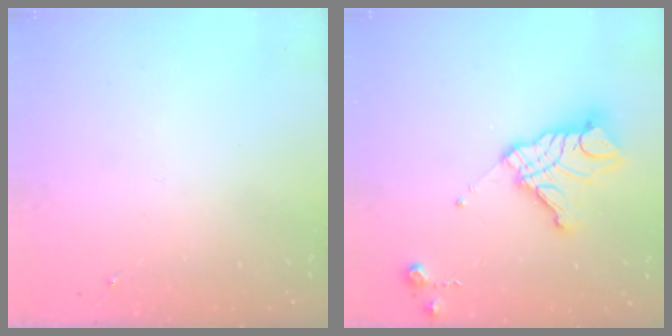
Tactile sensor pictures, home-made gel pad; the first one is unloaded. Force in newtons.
{"total": 18.0, "press": 17.9, "slide": 1.7}